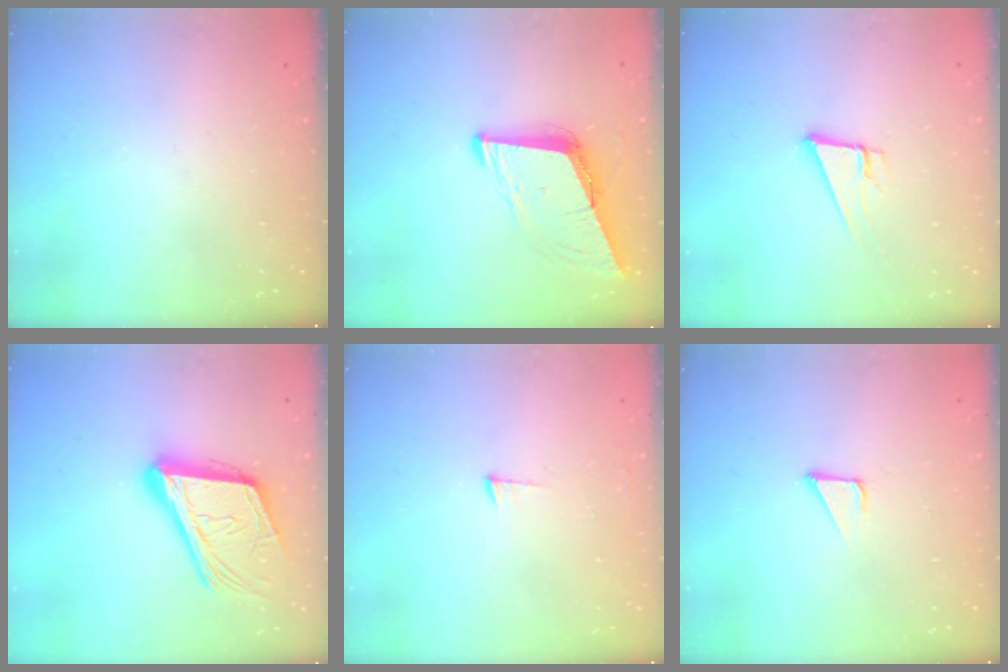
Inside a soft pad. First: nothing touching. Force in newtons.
{"total": 9.0, "press": 8.2, "slide": 3.7}
{"total": 8.4, "press": 8.0, "slide": 2.5}
{"total": 21.2, "press": 20.8, "slide": 4.3}
{"total": 2.8, "press": 2.7, "slide": 0.5}
{"total": 2.4, "press": 2.4, "slide": 0.1}